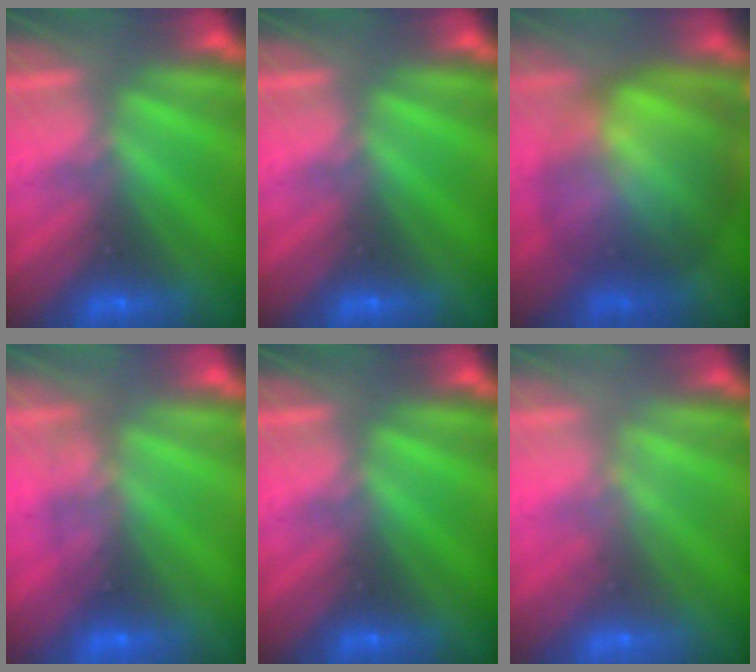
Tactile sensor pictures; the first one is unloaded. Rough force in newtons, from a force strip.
{"total": 0.0}
{"total": 8.9}
{"total": 1.7}
{"total": 0.0}
{"total": 1.7}